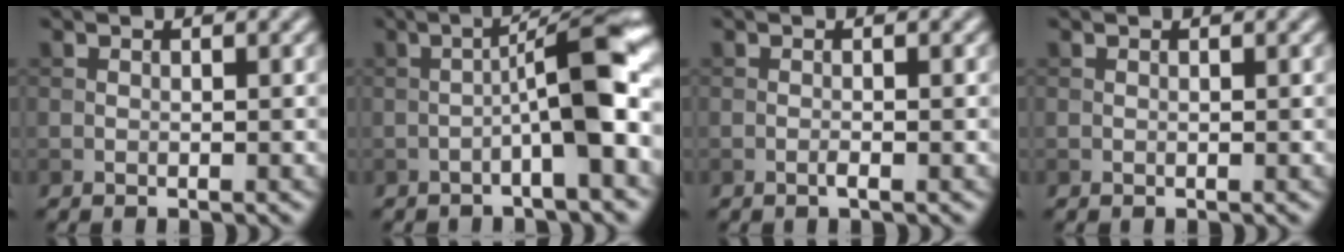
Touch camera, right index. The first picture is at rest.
{"total": 6.8, "force": [-1.6, 0.9, 6.5], "torque": [-0.099, 0.026, -0.032]}
{"total": 0.8, "force": [-0.4, 0.0, 0.7], "torque": [-0.014, -0.001, -0.009]}
{"total": 0.0}